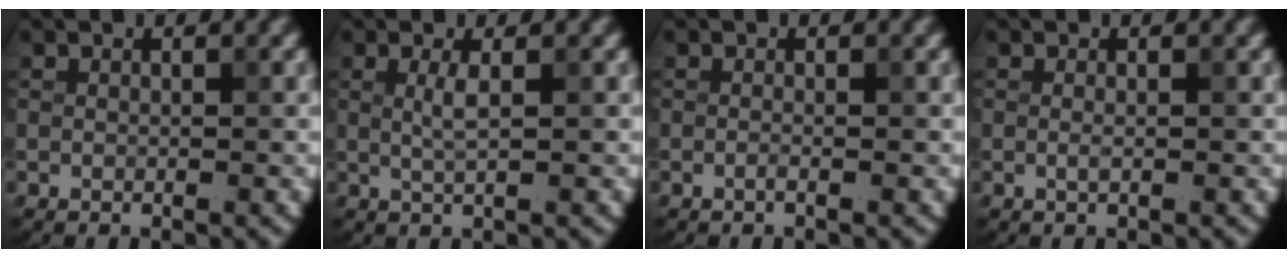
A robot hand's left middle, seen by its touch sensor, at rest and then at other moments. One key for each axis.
{"total": 1.6, "fx": 0.3, "fy": 0.4, "fz": 1.5, "tx": -0.032, "ty": 0.000, "tz": 0.005}
{"total": 0.6, "fx": -0.3, "fy": 0.1, "fz": 0.5, "tx": -0.011, "ty": -0.002, "tz": -0.007}
{"total": 0.6, "fx": -0.1, "fy": 0.2, "fz": 0.6, "tx": -0.014, "ty": -0.002, "tz": -0.002}